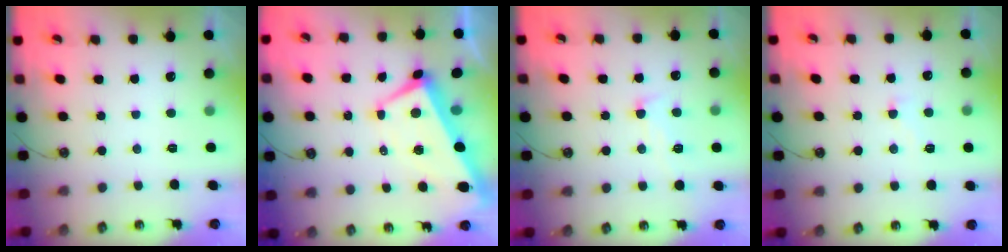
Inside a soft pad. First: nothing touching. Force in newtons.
{"total": 2.2, "press": 1.9, "slide": 1.1}
{"total": 3.9, "press": 3.8, "slide": 0.8}
{"total": 2.7, "press": 2.5, "slide": 0.9}